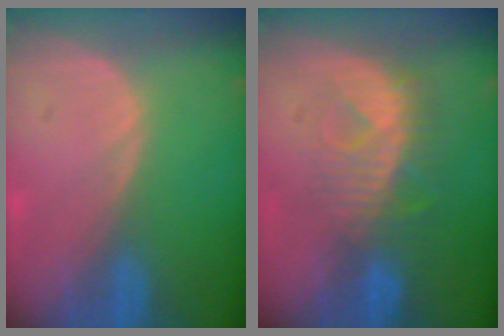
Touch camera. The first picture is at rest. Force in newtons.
{"total": 8.1, "press": 7.6, "slide": 2.8}